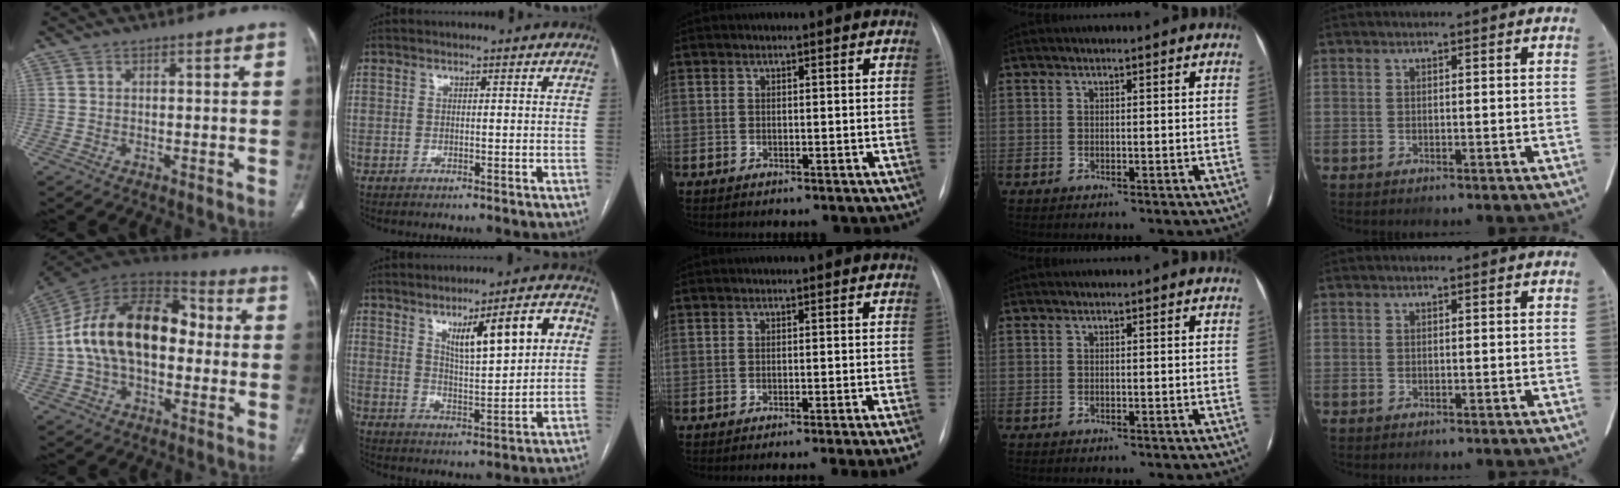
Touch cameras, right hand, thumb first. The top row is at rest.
{"thumb": {"total": 21.9, "force": [0.3, 13.6, 17.1], "torque": [-0.288, 0.045, -0.001]}, "index": {"total": 11.3, "force": [3.8, 1.9, 10.5], "torque": [-0.161, 0.011, 0.063]}, "middle": {"total": 9.4, "force": [-8.4, -2.6, 3.4], "torque": [-0.009, -0.021, -0.100]}}